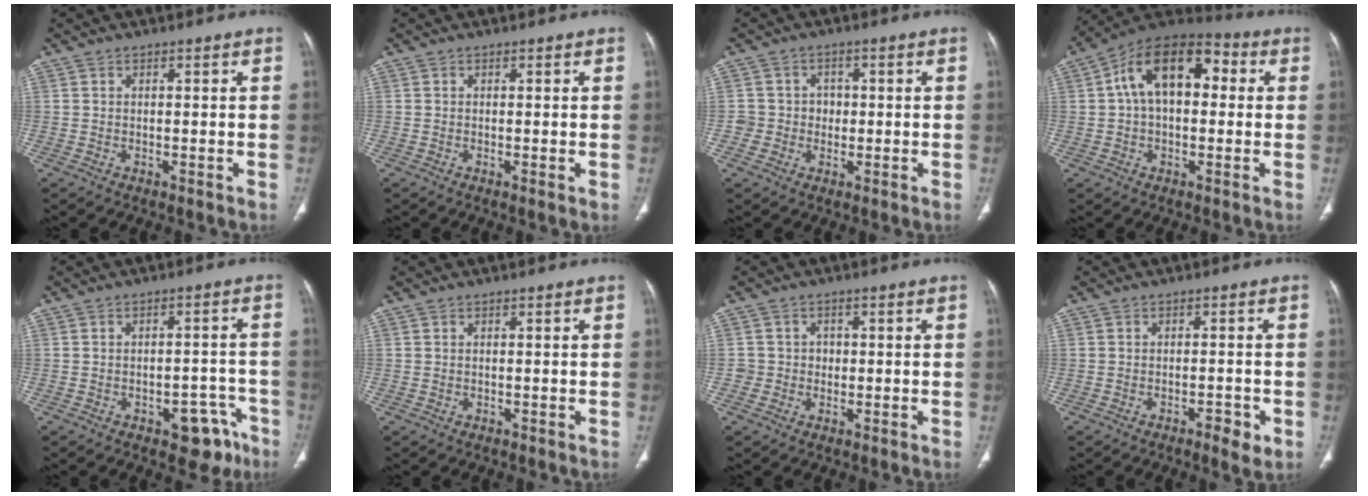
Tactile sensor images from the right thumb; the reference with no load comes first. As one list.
[{"total": 0.6, "force": [-0.1, -0.1, 0.6], "torque": [-0.019, -0.005, -0.003]}, {"total": 4.1, "force": [-0.4, 4.0, 0.6], "torque": [0.028, 0.013, -0.011]}, {"total": 15.3, "force": [2.5, 9.2, 12.0], "torque": [-0.174, 0.040, 0.030]}, {"total": 7.9, "force": [-4.5, 4.2, 4.9], "torque": [-0.029, 0.036, -0.051]}, {"total": 0.0}, {"total": 2.9, "force": [-0.3, 2.8, 0.3], "torque": [0.022, 0.011, -0.007]}, {"total": 3.4, "force": [-1.8, 1.1, 2.8], "torque": [-0.036, 0.004, -0.024]}]